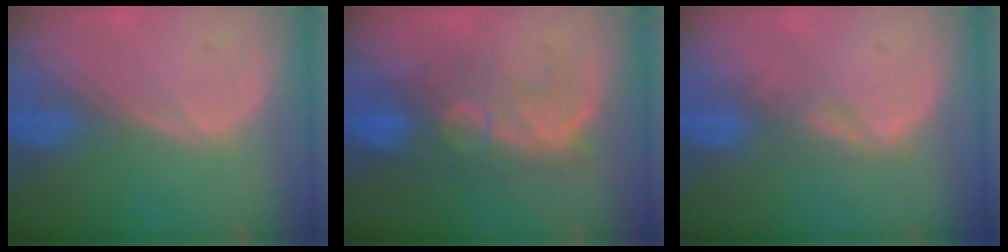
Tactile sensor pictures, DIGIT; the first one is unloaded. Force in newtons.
{"total": 8.6, "press": 8.3, "slide": 2.3}
{"total": 2.7, "press": 2.1, "slide": 1.7}